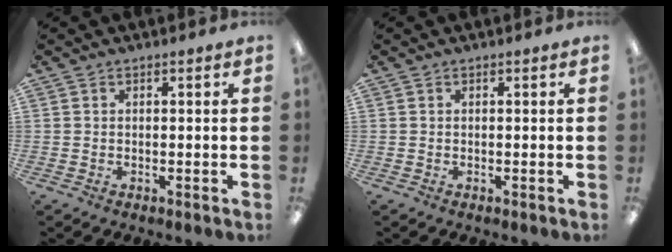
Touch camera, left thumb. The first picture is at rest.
{"total": 0.0}